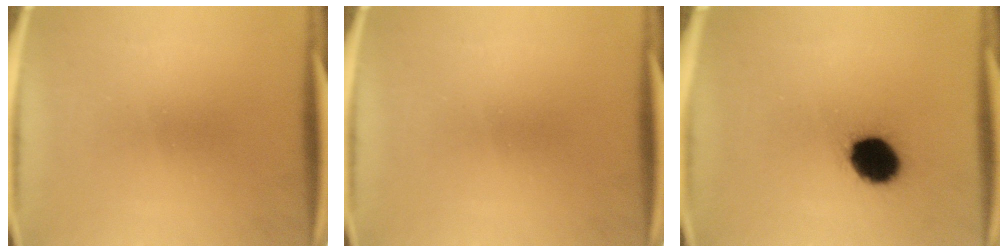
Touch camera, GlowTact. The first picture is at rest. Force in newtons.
{"total": 0.0}
{"total": 12.3}